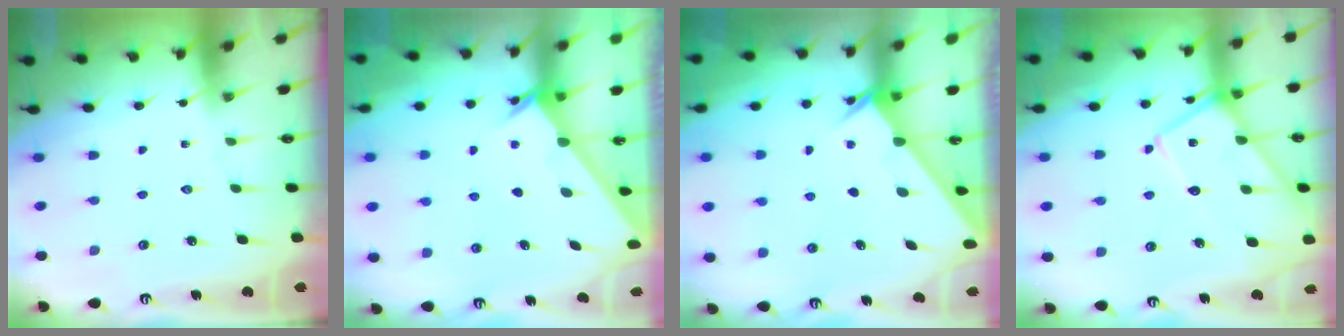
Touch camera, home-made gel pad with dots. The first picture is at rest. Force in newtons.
{"total": 2.4, "press": 2.4, "slide": 0.3}
{"total": 2.0, "press": 2.0, "slide": 0.1}
{"total": 13.1, "press": 13.1, "slide": 1.3}